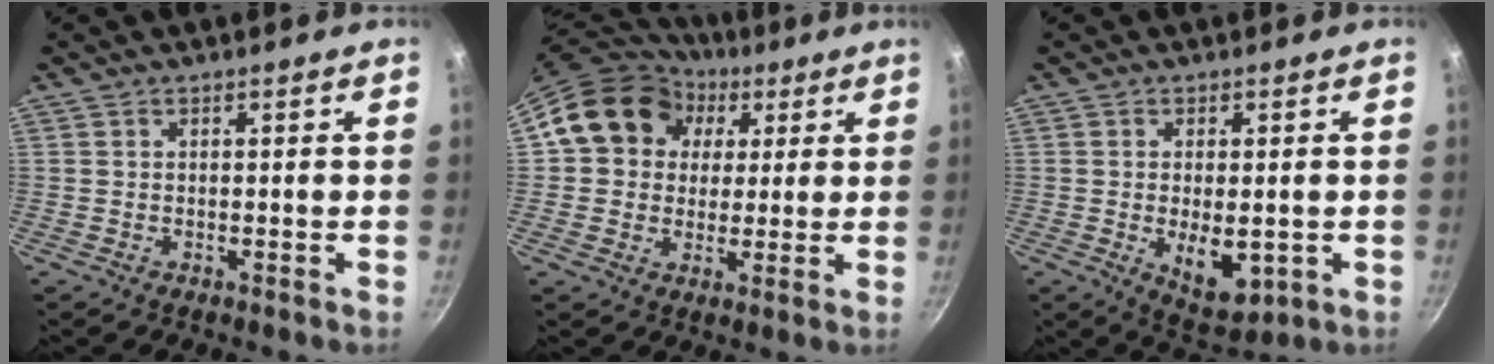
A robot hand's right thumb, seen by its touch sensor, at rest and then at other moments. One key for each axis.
{"total": 15.2, "fx": 4.3, "fy": 13.0, "fz": 6.5, "tx": -0.083, "ty": 0.017, "tz": 0.058}
{"total": 8.7, "fx": -1.4, "fy": 4.6, "fz": 7.2, "tx": -0.096, "ty": -0.012, "tz": -0.004}